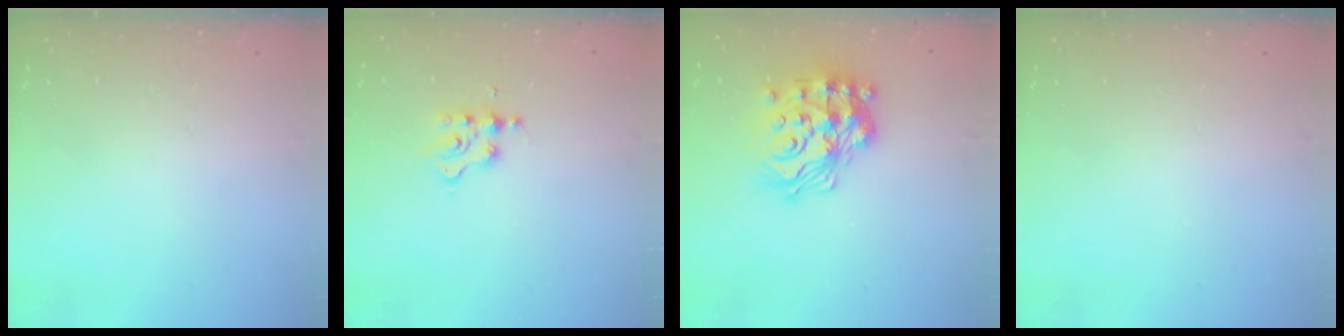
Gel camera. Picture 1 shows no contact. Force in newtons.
{"total": 2.7, "press": 2.6, "slide": 0.4}
{"total": 22.2, "press": 22.2, "slide": 1.5}
{"total": 0.0}